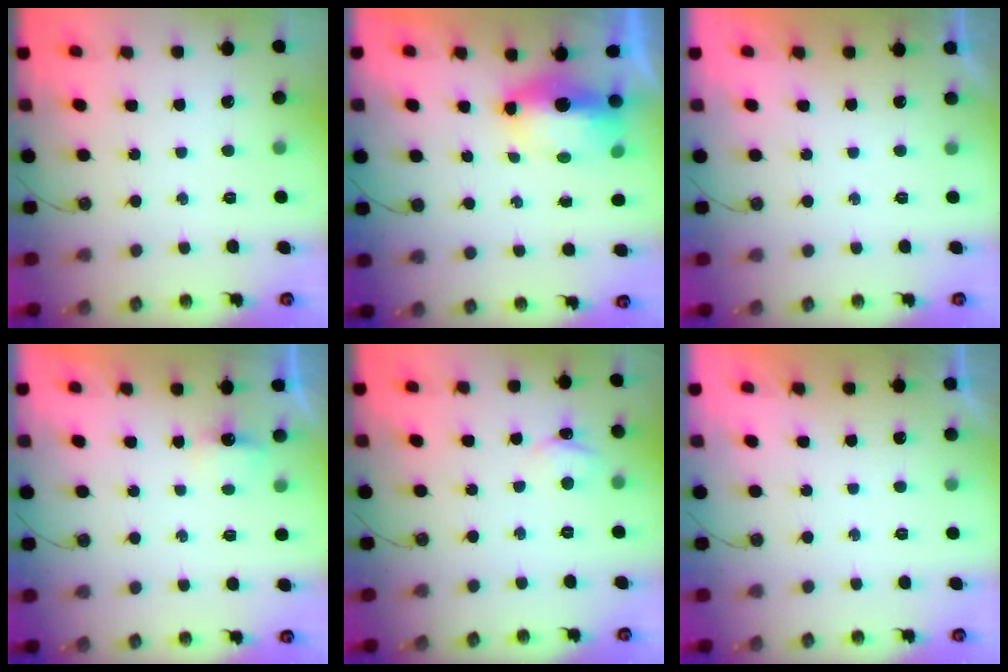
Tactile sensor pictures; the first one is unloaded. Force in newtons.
{"total": 14.8, "press": 9.0, "slide": 11.7}
{"total": 0.0}
{"total": 2.6, "press": 2.6, "slide": 0.4}
{"total": 4.8, "press": 4.8, "slide": 0.4}
{"total": 0.0}